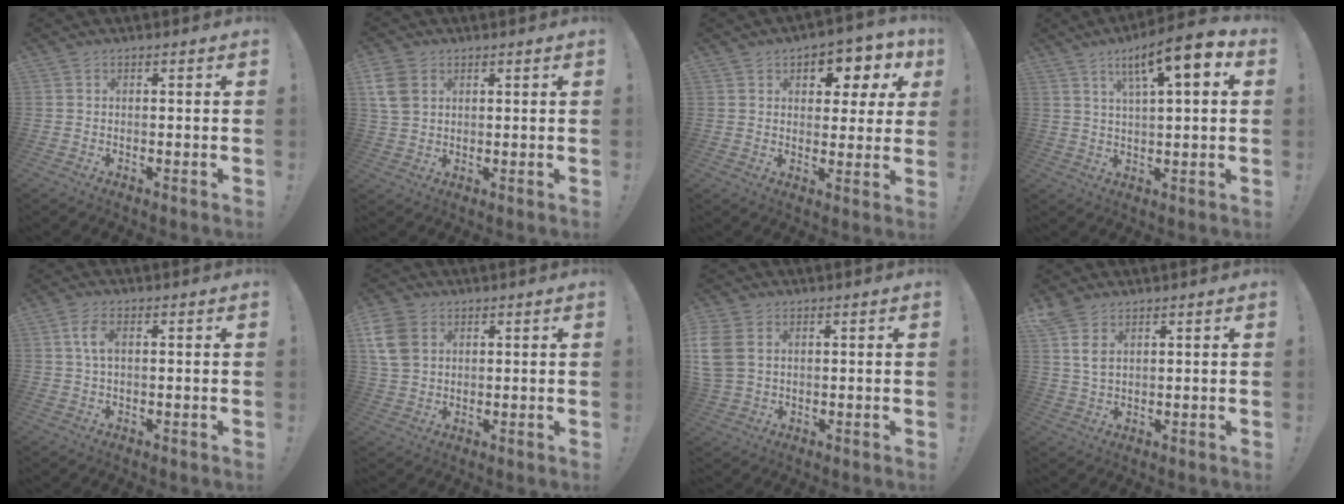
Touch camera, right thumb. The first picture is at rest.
{"total": 7.9, "force": [2.9, 5.8, 4.5], "torque": [-0.095, -0.004, 0.058]}
{"total": 6.8, "force": [3.5, 4.5, 3.7], "torque": [-0.037, -0.027, 0.061]}
{"total": 10.6, "force": [5.1, 1.5, 9.2], "torque": [-0.150, -0.023, 0.078]}
{"total": 4.6, "force": [1.0, 2.2, 4.0], "torque": [-0.081, 0.003, 0.015]}
{"total": 10.2, "force": [3.7, 7.6, 5.8], "torque": [-0.113, -0.008, 0.074]}
{"total": 8.1, "force": [2.4, 6.0, 4.9], "torque": [-0.106, -0.007, 0.050]}
{"total": 5.5, "force": [2.9, 2.8, 3.7], "torque": [-0.069, -0.014, 0.053]}